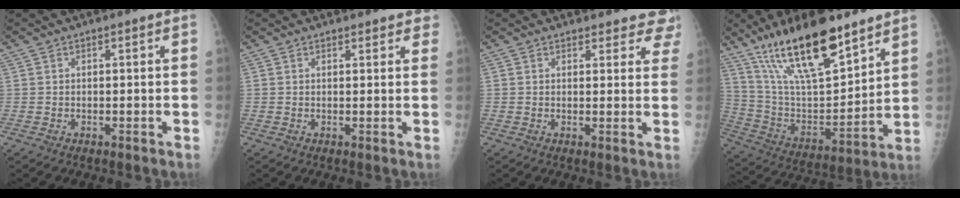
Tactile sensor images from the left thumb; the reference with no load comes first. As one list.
[{"total": 3.2, "force": [2.8, 1.2, 0.8], "torque": [0.018, -0.006, 0.023]}, {"total": 7.1, "force": [6.5, 2.7, 0.7], "torque": [0.047, -0.025, 0.047]}, {"total": 23.3, "force": [15.7, 7.1, 15.7], "torque": [-0.251, -0.062, 0.288]}]